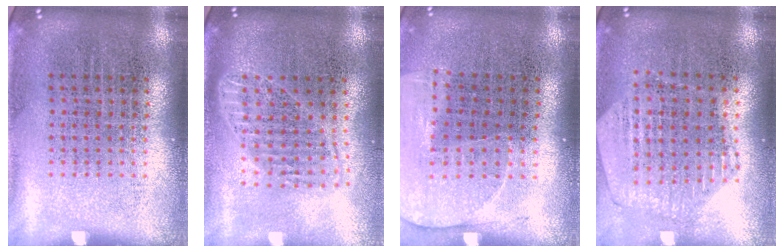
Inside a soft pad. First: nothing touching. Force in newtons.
{"total": 1.7, "press": 1.5, "slide": 0.9}
{"total": 1.4, "press": 1.3, "slide": 0.5}
{"total": 0.8, "press": 0.8, "slide": 0.1}